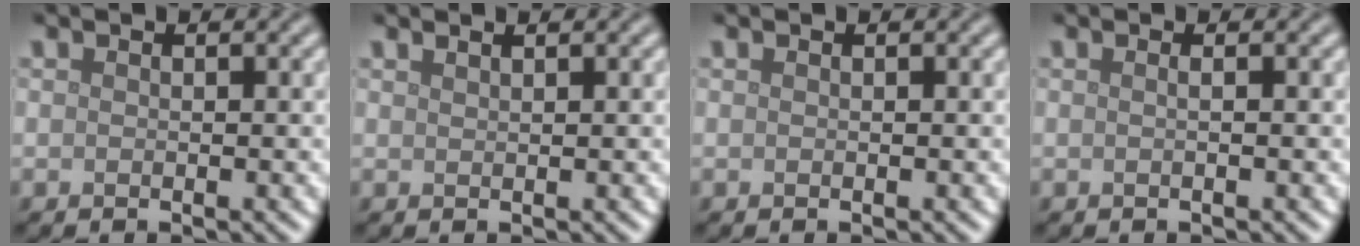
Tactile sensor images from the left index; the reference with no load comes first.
{"total": 0.8, "force": [0.7, 0.2, 0.4], "torque": [-0.002, -0.002, 0.006]}
{"total": 0.0}
{"total": 0.9, "force": [0.1, 0.4, 0.8], "torque": [-0.006, -0.005, -0.008]}